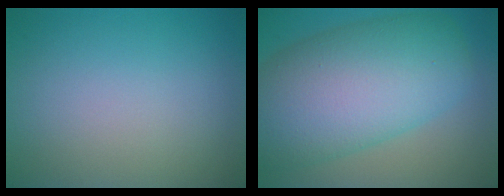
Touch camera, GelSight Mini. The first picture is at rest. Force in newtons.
{"total": 12.0, "press": 12.0, "slide": 0.4}